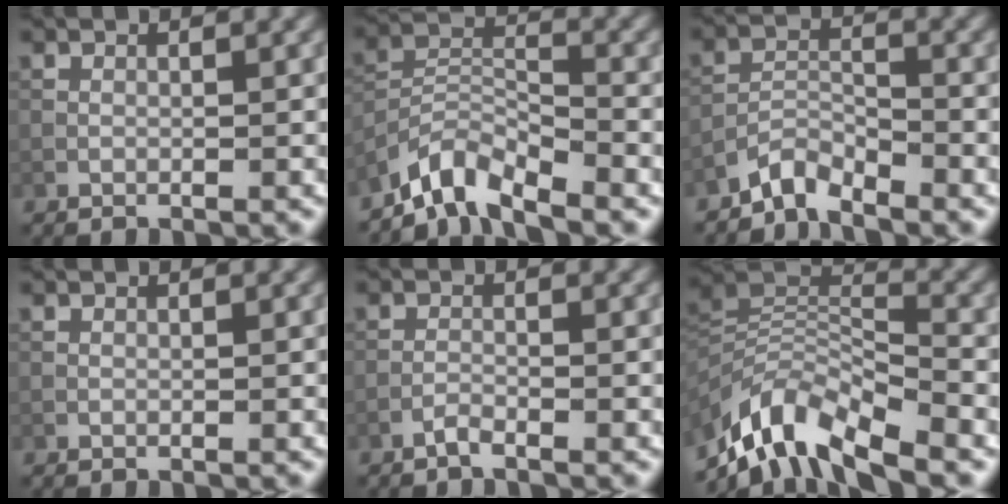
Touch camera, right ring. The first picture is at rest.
{"total": 4.8, "force": [-4.3, 1.1, 1.8], "torque": [-0.031, 0.000, -0.093]}
{"total": 2.8, "force": [-2.7, 0.6, 0.8], "torque": [-0.016, 0.004, -0.061]}
{"total": 0.0}
{"total": 0.8, "force": [-0.6, 0.0, 0.4], "torque": [-0.009, 0.004, -0.016]}
{"total": 9.8, "force": [-7.2, 3.2, 5.8], "torque": [-0.101, 0.005, -0.145]}